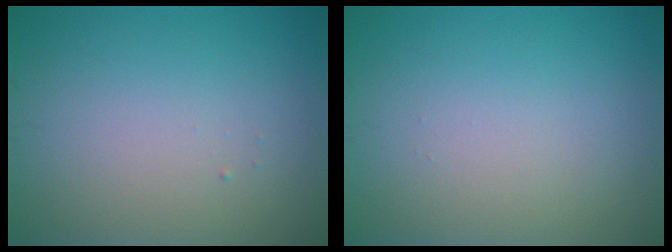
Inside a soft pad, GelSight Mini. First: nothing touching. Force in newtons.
{"total": 0.0}